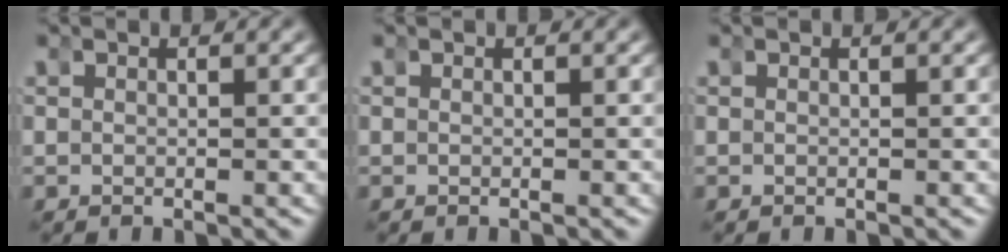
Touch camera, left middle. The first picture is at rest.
{"total": 0.0}
{"total": 0.0}